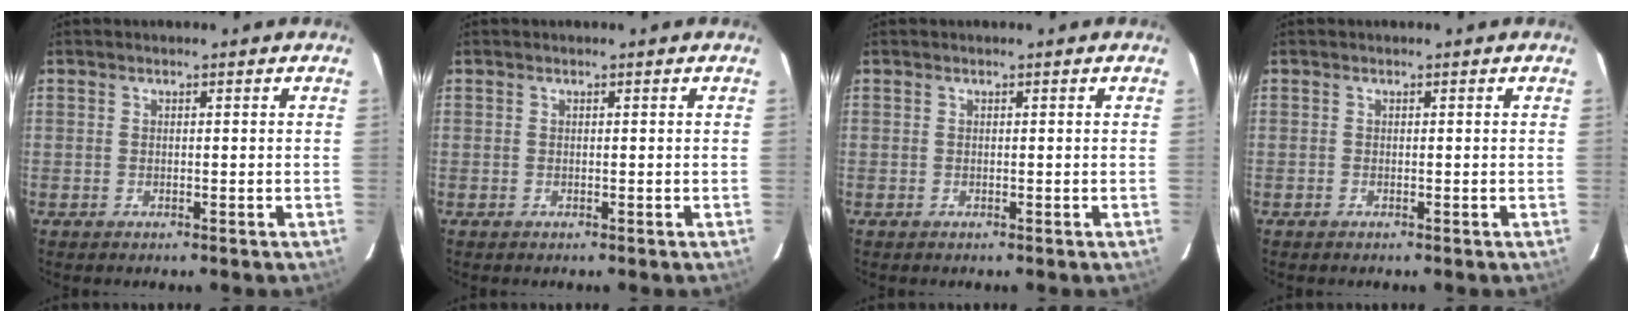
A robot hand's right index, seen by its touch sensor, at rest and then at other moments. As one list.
[{"total": 0.0}, {"total": 0.0}, {"total": 0.0}]